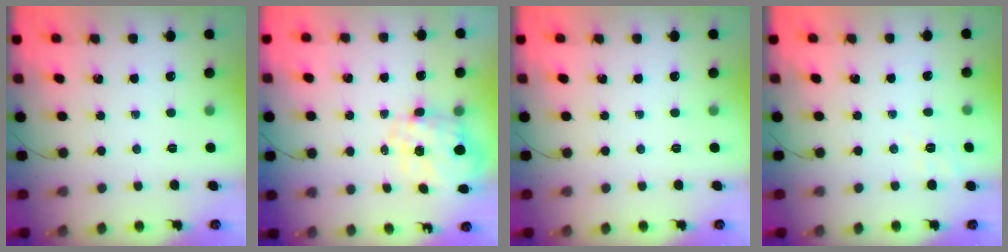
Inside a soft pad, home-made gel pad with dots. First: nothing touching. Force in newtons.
{"total": 2.2, "press": 1.8, "slide": 1.3}
{"total": 0.0}
{"total": 2.3, "press": 1.4, "slide": 1.9}